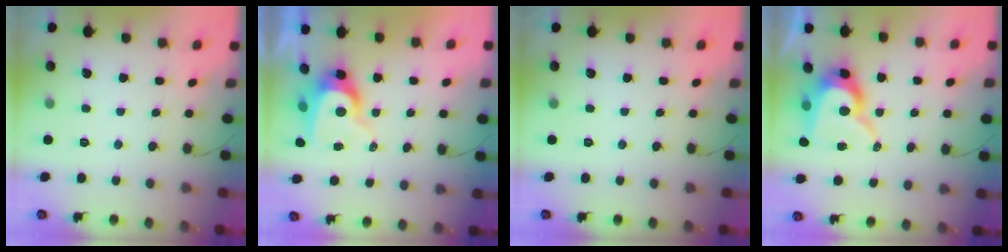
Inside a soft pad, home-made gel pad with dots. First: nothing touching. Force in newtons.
{"total": 9.0, "press": 8.9, "slide": 0.9}
{"total": 0.0}
{"total": 12.7, "press": 12.7, "slide": 1.0}